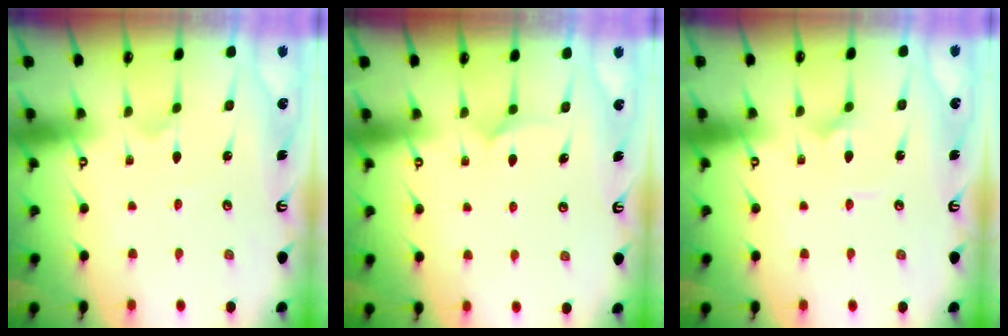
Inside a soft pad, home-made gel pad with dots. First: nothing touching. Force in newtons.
{"total": 5.6, "press": 5.6, "slide": 0.1}
{"total": 2.9, "press": 2.9, "slide": 0.1}